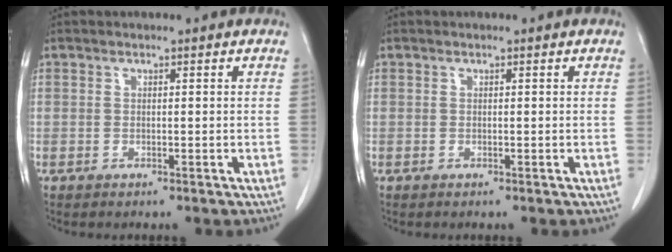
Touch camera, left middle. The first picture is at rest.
{"total": 0.0}